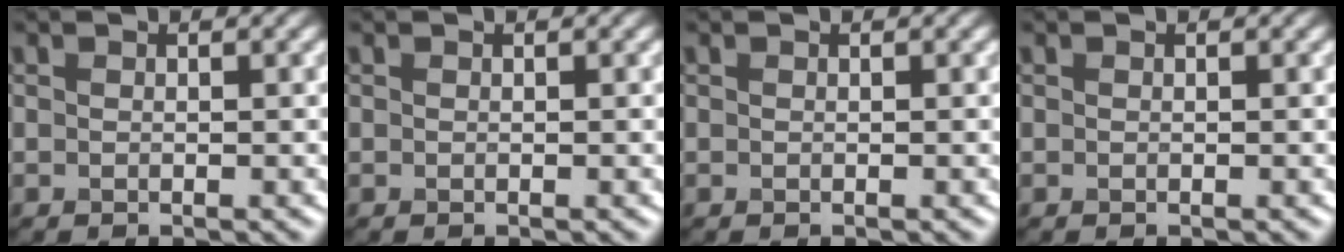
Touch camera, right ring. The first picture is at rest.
{"total": 0.0}
{"total": 0.0}
{"total": 0.0}